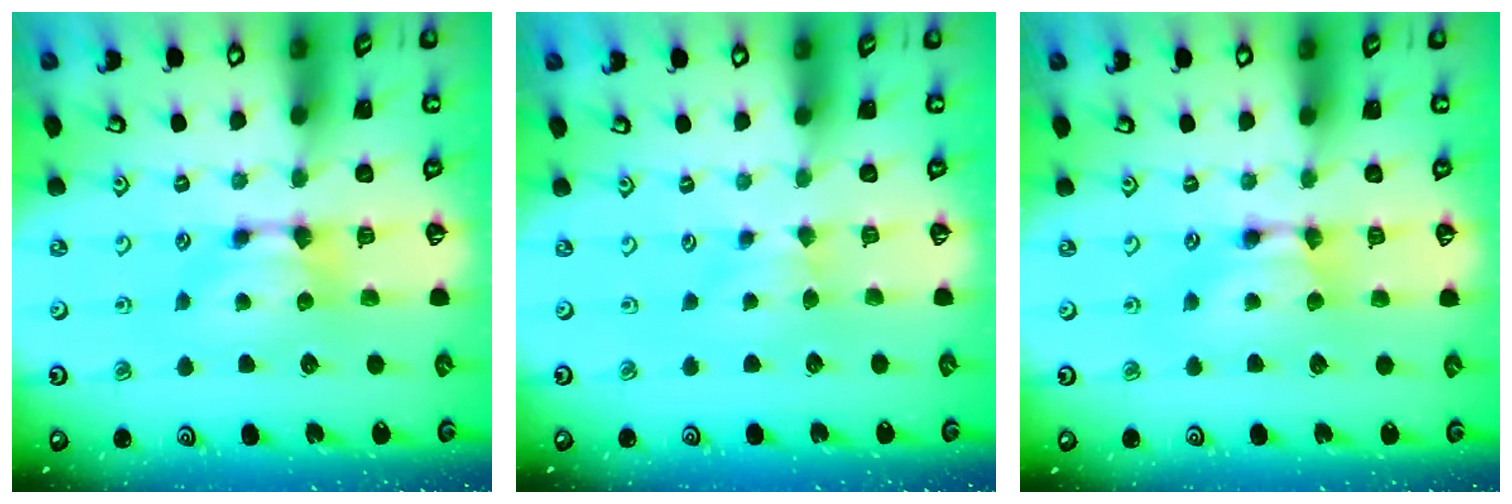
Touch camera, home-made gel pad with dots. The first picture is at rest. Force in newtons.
{"total": 2.3, "press": 2.2, "slide": 0.6}
{"total": 1.6, "press": 1.6, "slide": 0.2}